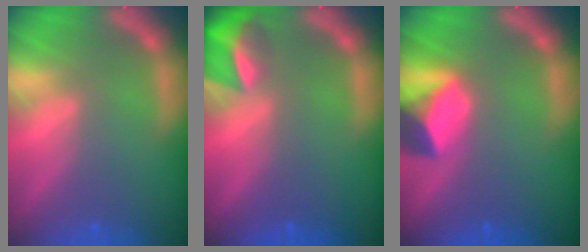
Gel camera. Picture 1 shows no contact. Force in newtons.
{"total": 4.9}
{"total": 5.4}